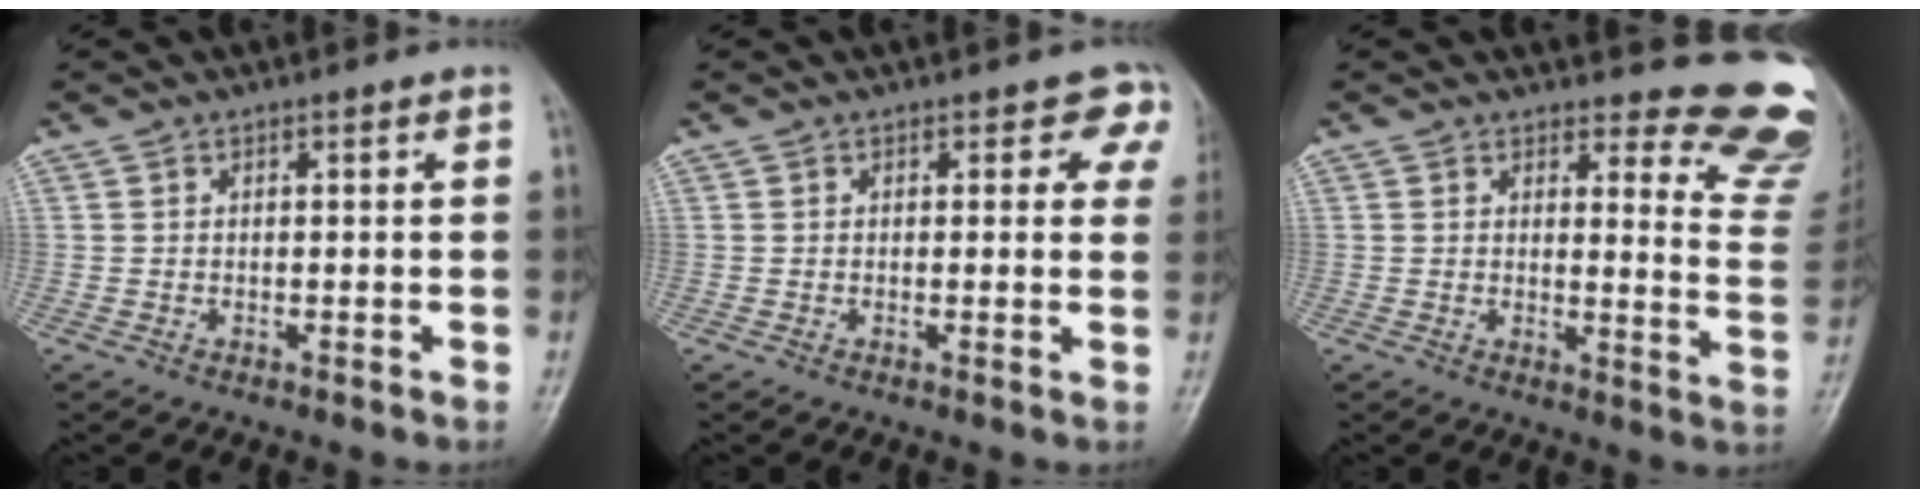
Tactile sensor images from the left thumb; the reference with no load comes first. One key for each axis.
{"total": 4.3, "fx": 2.5, "fy": 2.7, "fz": 2.3, "tx": 0.016, "ty": -0.008, "tz": 0.010}
{"total": 12.9, "fx": 12.3, "fy": 3.1, "fz": 2.7, "tx": 0.011, "ty": -0.144, "tz": 0.110}